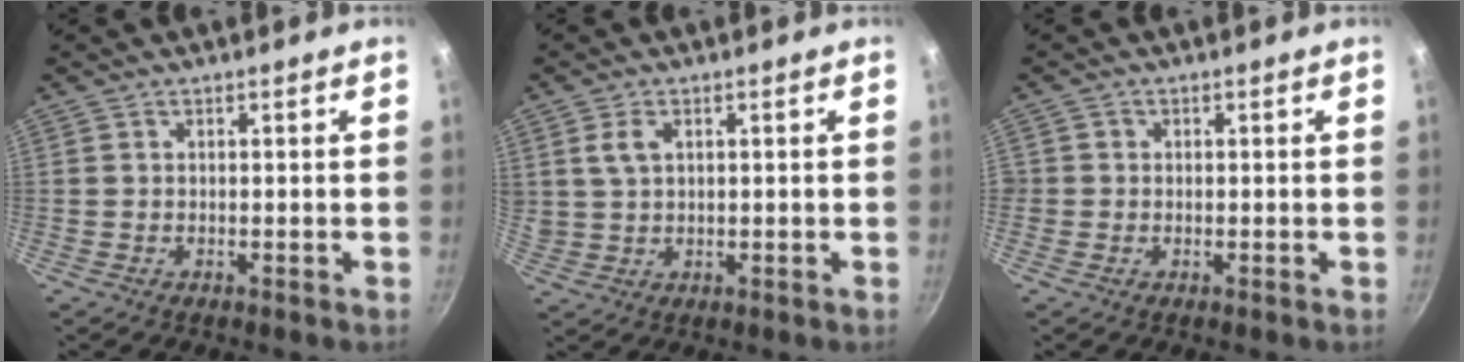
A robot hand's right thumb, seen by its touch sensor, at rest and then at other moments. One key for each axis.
{"total": 4.4, "fx": 1.6, "fy": 3.0, "fz": 2.8, "tx": -0.043, "ty": -0.001, "tz": 0.036}
{"total": 1.4, "fx": -0.1, "fy": 1.4, "fz": 0.2, "tx": 0.003, "ty": 0.004, "tz": -0.005}